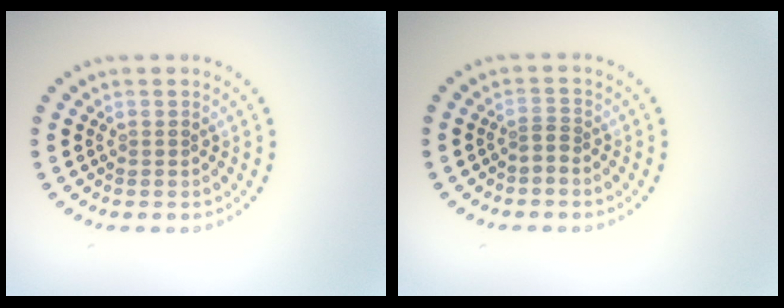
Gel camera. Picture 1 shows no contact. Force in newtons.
{"total": 0.9, "press": 0.5, "slide": 0.8}